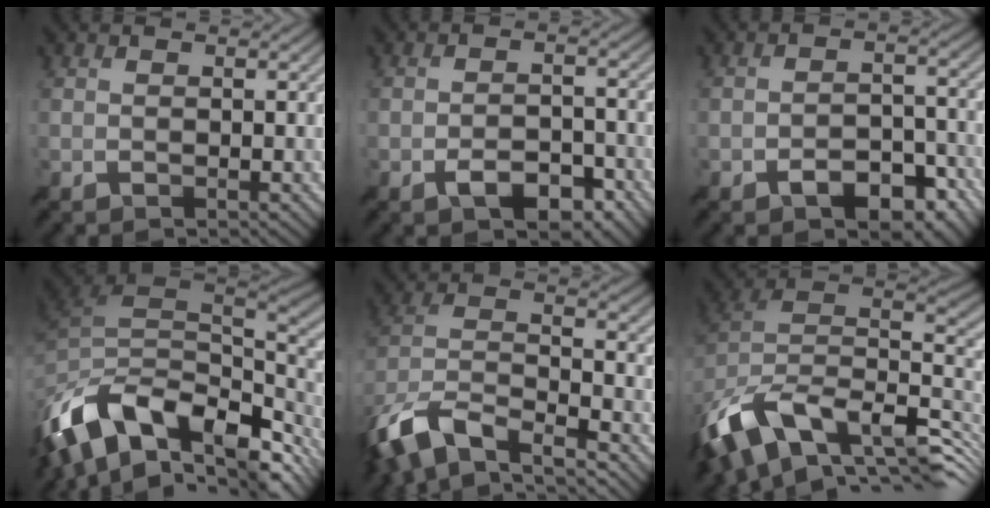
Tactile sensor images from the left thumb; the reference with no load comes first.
{"total": 5.3, "force": [-3.2, 2.2, 3.7], "torque": [-0.059, 0.003, -0.052]}
{"total": 7.0, "force": [-4.2, 3.3, 4.6], "torque": [-0.066, 0.002, -0.066]}
{"total": 16.3, "force": [-5.2, 9.9, 11.9], "torque": [-0.267, -0.035, -0.073]}
{"total": 13.9, "force": [-9.9, 5.2, 8.3], "torque": [-0.184, -0.011, -0.186]}
{"total": 16.5, "force": [-6.3, 10.3, 11.1], "torque": [-0.248, -0.040, -0.094]}